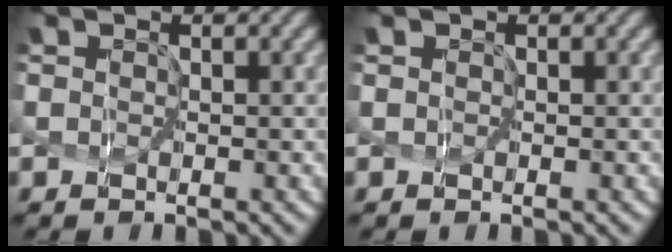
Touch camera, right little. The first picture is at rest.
{"total": 0.0}